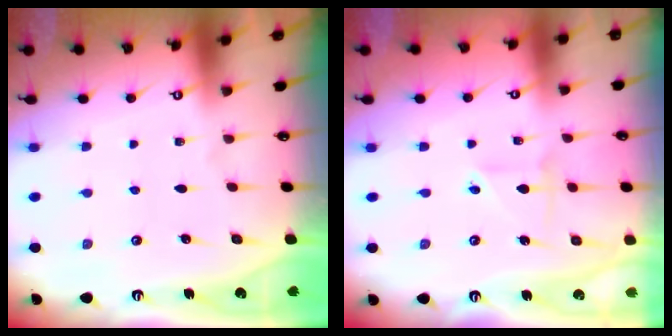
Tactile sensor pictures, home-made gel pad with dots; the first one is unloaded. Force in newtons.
{"total": 2.5, "press": 2.3, "slide": 0.8}